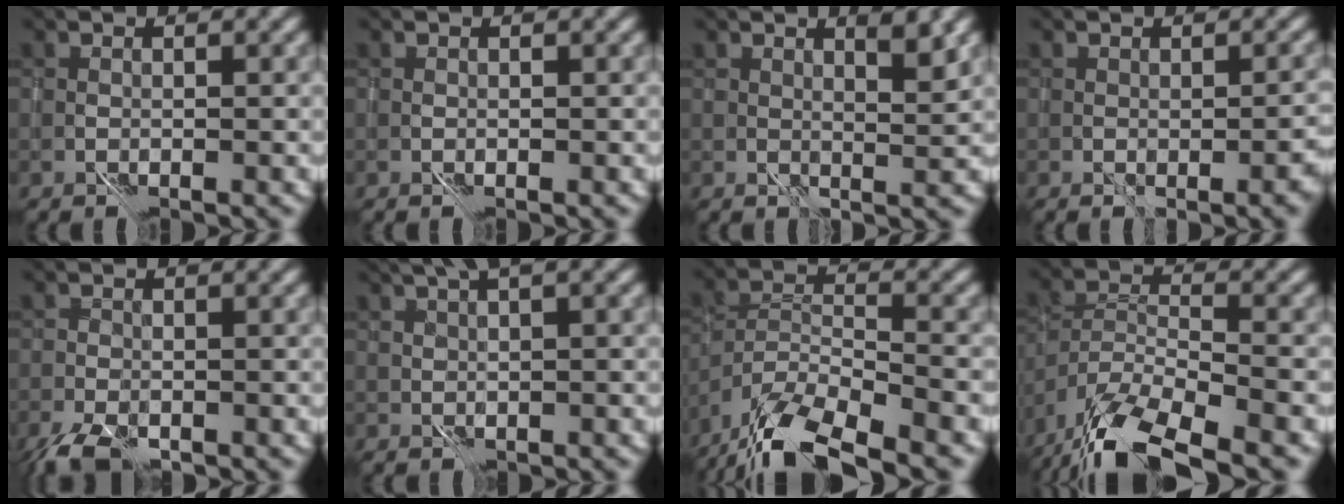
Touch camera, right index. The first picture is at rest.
{"total": 0.0}
{"total": 2.9, "force": [2.5, 0.0, 1.4], "torque": [-0.016, 0.004, 0.044]}
{"total": 2.1, "force": [0.1, 0.4, 2.1], "torque": [-0.024, 0.004, 0.011]}
{"total": 3.3, "force": [-2.3, 1.1, 2.1], "torque": [-0.032, -0.007, -0.044]}
{"total": 3.2, "force": [1.7, 0.9, 2.6], "torque": [-0.045, 0.012, 0.033]}
{"total": 9.5, "force": [-7.7, 2.2, 5.1], "torque": [-0.088, -0.002, -0.136]}
{"total": 10.5, "force": [-8.2, 2.6, 6.0], "torque": [-0.107, -0.011, -0.141]}